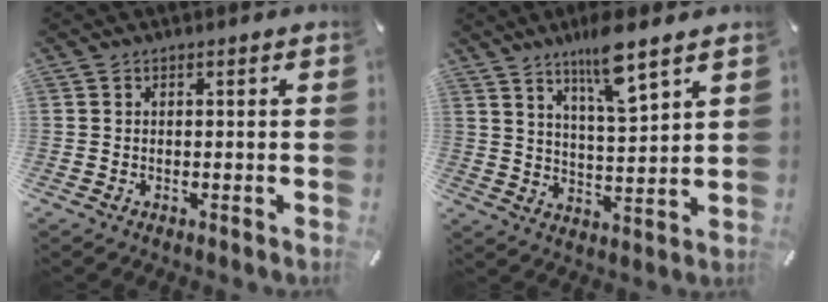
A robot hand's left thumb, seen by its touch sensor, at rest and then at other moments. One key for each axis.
{"total": 10.0, "fx": 7.6, "fy": 1.3, "fz": 6.3, "tx": -0.111, "ty": -0.043, "tz": 0.129}